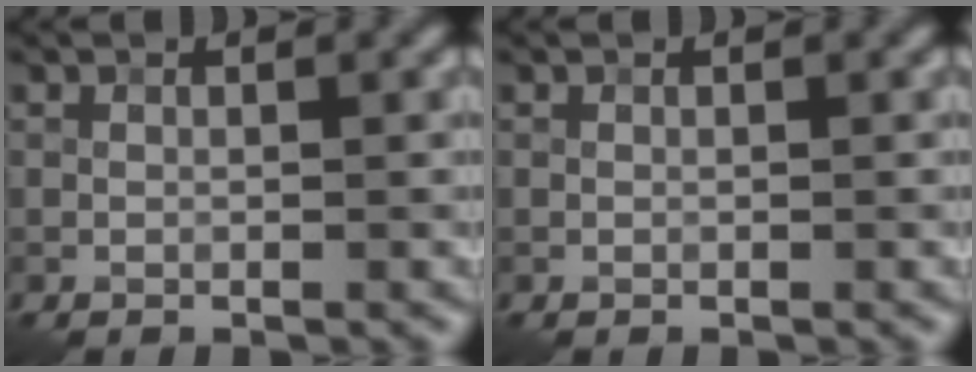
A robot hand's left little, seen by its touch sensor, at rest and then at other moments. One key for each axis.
{"total": 0.0}